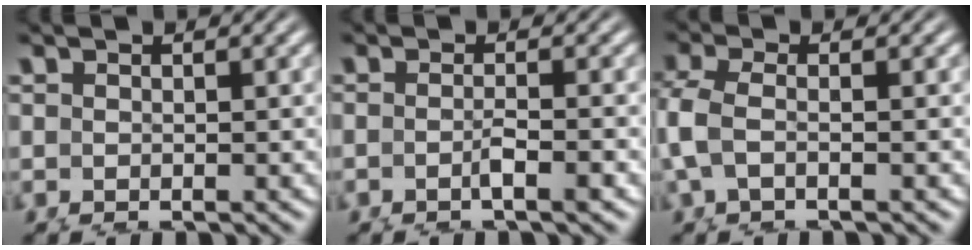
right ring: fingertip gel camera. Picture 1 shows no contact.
{"total": 1.3, "force": [-0.1, -0.5, 1.2], "torque": [-0.018, -0.007, 0.001]}
{"total": 3.3, "force": [0.5, 2.0, 2.5], "torque": [-0.081, -0.019, 0.019]}